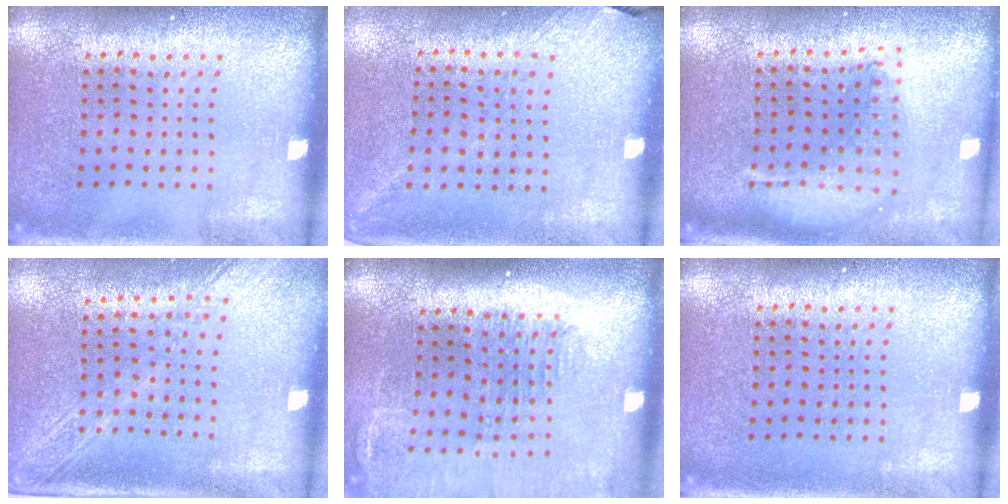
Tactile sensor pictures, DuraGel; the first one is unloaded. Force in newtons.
{"total": 1.3, "press": 1.0, "slide": 0.8}
{"total": 1.8, "press": 1.5, "slide": 0.9}
{"total": 2.0, "press": 1.7, "slide": 1.1}
{"total": 1.4, "press": 1.4, "slide": 0.2}
{"total": 0.0}